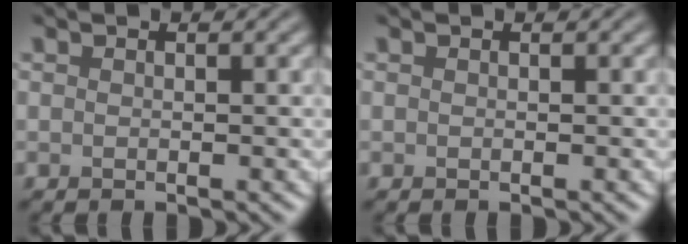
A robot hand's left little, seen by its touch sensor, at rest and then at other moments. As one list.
[{"total": 0.0}]